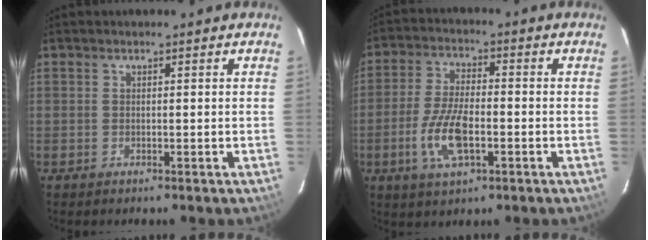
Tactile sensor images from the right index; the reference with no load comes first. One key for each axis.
{"total": 9.5, "fx": -3.1, "fy": 3.8, "fz": 8.2, "tx": -0.173, "ty": -0.002, "tz": -0.058}